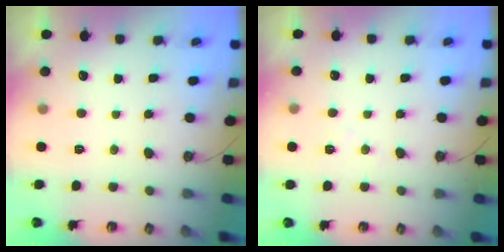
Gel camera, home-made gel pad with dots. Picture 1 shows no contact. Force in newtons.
{"total": 4.4, "press": 4.4, "slide": 0.6}